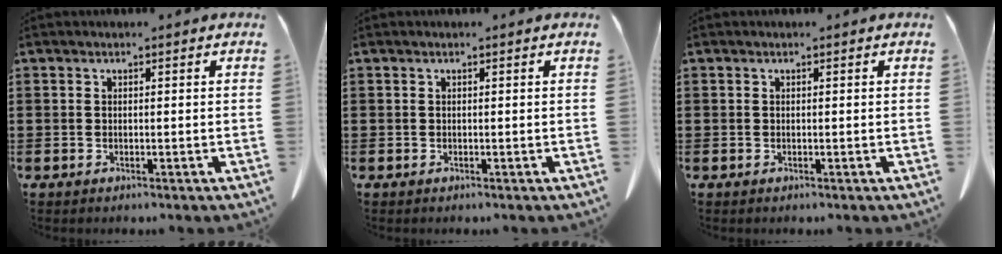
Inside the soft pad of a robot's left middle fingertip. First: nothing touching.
{"total": 0.0}
{"total": 0.0}